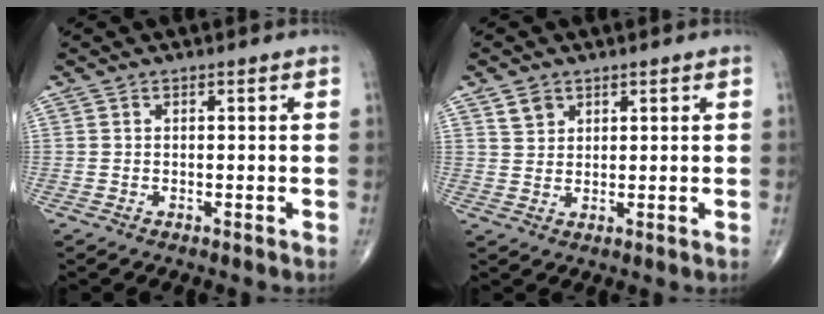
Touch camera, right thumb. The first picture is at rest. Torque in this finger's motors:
{"motor_torque": [-0.69, 0.54, 0.02, 0.02, 0.00]}